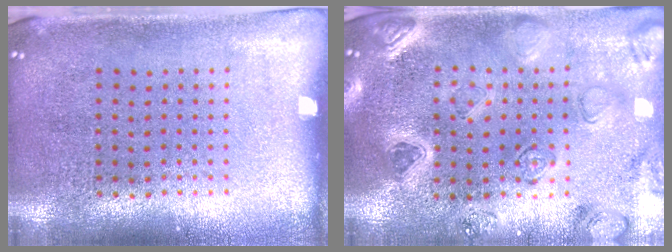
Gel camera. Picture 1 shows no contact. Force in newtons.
{"total": 2.2, "press": 2.2, "slide": 0.3}